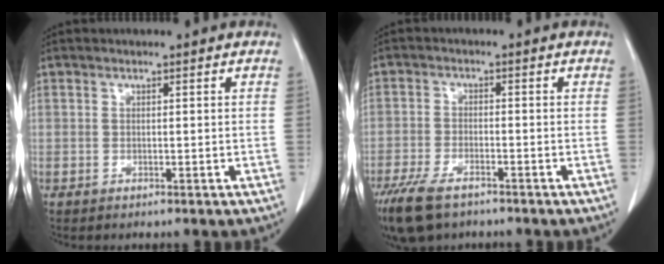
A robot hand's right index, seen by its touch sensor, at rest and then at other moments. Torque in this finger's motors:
{"motor_torque": [0.69, -0.66, 0.31, 0.11]}